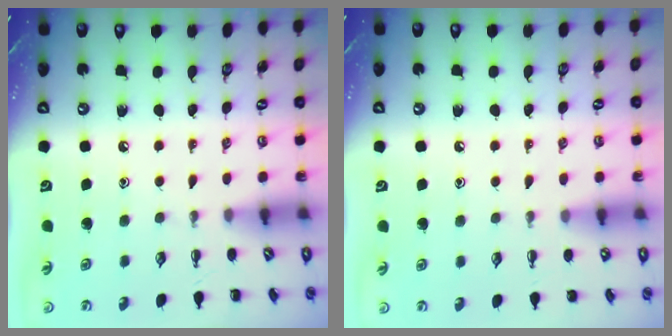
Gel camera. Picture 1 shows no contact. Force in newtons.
{"total": 4.3, "press": 3.9, "slide": 1.8}